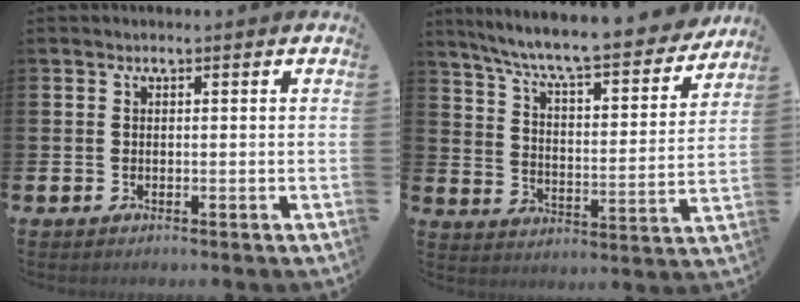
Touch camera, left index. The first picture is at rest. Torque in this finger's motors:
{"motor_torque": [0.95, -1.19, 1.05, 0.21]}